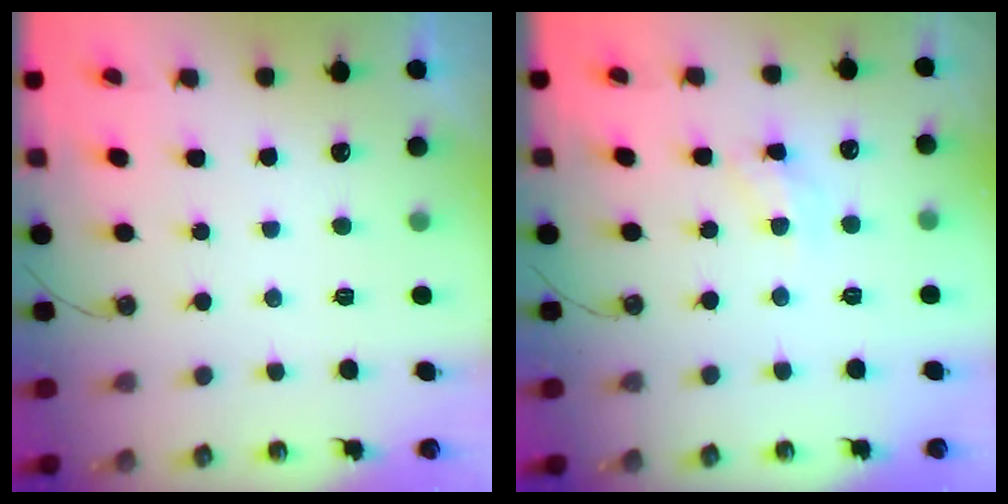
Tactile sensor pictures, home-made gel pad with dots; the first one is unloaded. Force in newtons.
{"total": 7.7, "press": 7.6, "slide": 0.6}